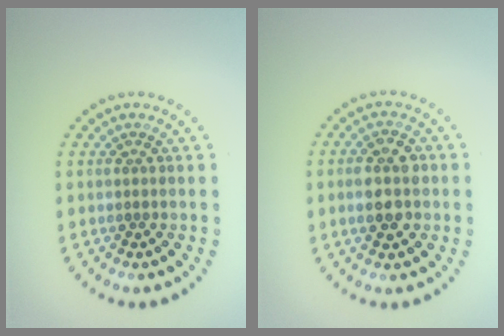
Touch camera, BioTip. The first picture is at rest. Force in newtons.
{"total": 3.5, "press": 3.5, "slide": 0.1}